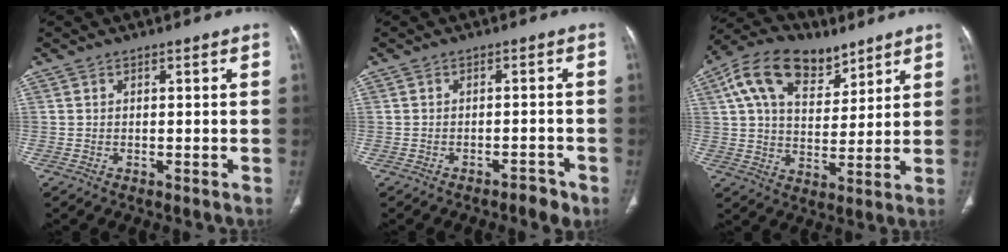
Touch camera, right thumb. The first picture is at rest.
{"total": 2.9, "force": [-2.2, 1.1, 1.7], "torque": [-0.019, 0.014, -0.028]}
{"total": 15.9, "force": [8.5, 9.4, 9.6], "torque": [-0.147, -0.012, 0.150]}